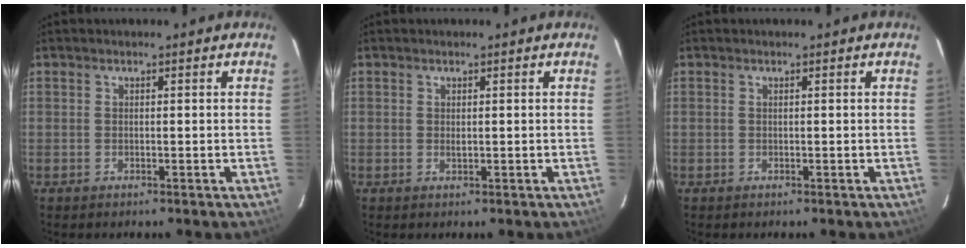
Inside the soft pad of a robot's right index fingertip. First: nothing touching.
{"total": 0.5, "force": [0.2, 0.2, 0.4], "torque": [-0.009, 0.000, 0.005]}
{"total": 0.0}